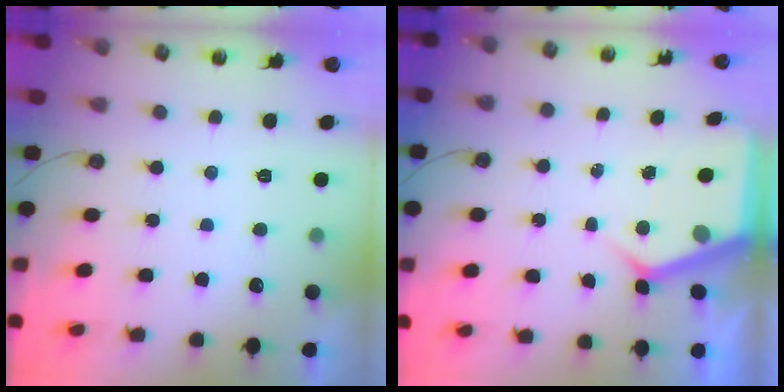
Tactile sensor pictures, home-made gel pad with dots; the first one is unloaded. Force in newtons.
{"total": 5.7, "press": 5.7, "slide": 0.6}